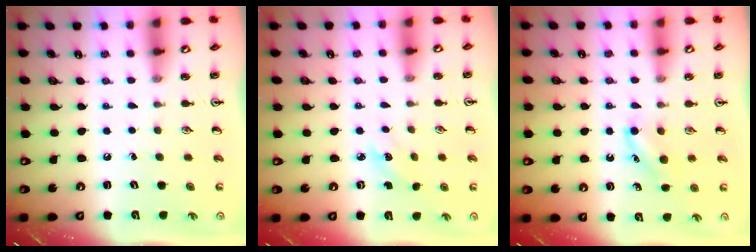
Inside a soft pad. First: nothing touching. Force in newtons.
{"total": 2.1, "press": 2.0, "slide": 0.8}
{"total": 4.3, "press": 4.1, "slide": 1.3}